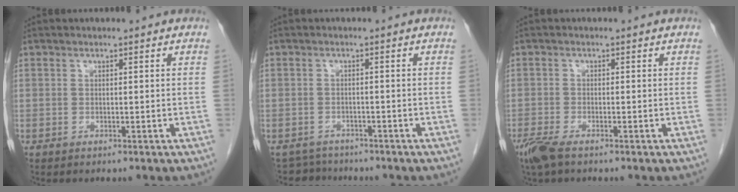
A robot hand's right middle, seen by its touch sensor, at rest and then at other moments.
{"total": 3.4, "force": [-3.0, 1.1, -0.9], "torque": [0.012, -0.005, -0.051]}
{"total": 3.7, "force": [-2.7, 0.9, 2.4], "torque": [-0.055, -0.009, -0.050]}